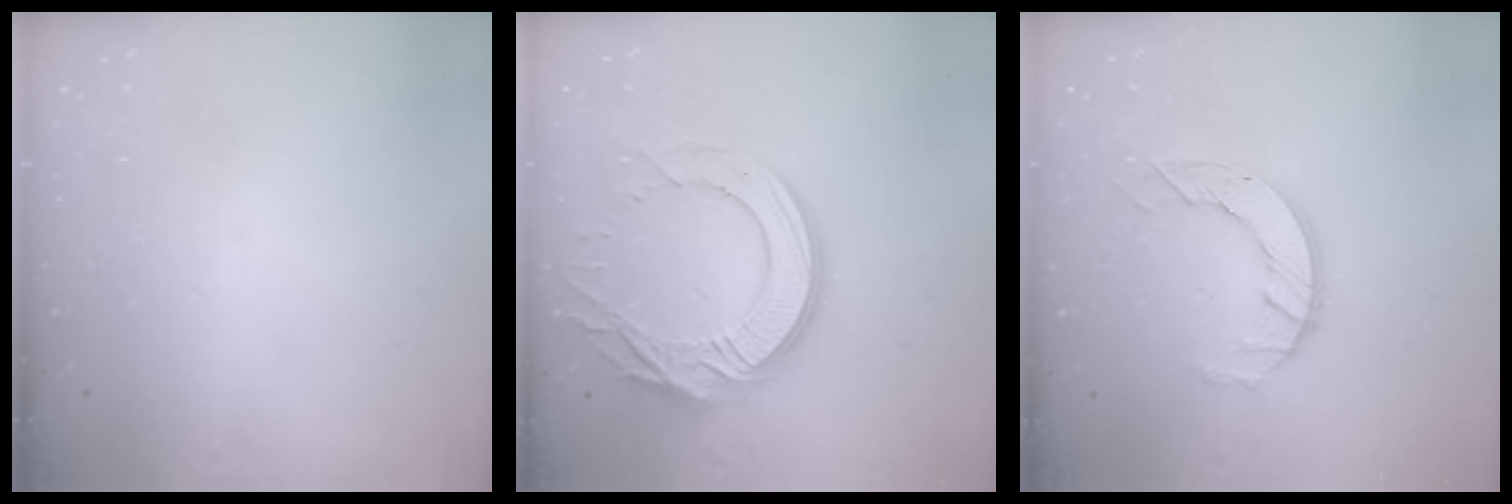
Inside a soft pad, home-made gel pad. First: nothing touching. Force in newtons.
{"total": 17.9, "press": 17.8, "slide": 1.9}
{"total": 7.4, "press": 7.4, "slide": 0.5}